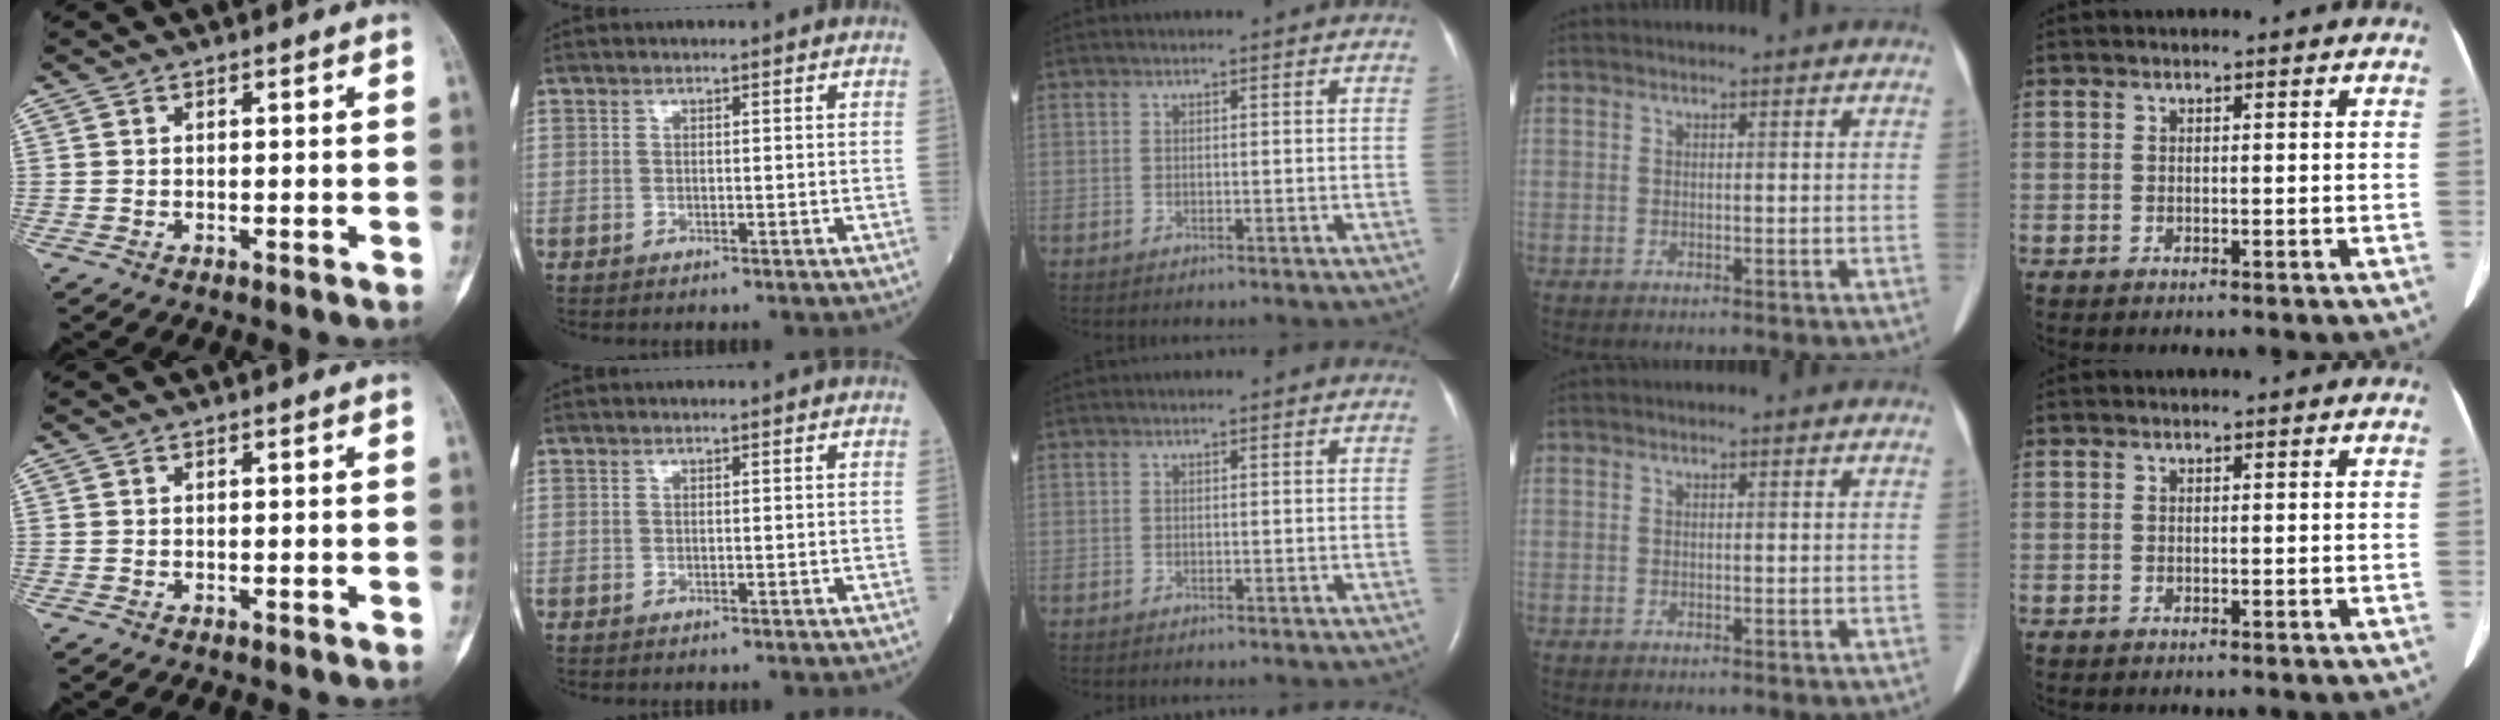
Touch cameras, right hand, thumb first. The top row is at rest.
{}